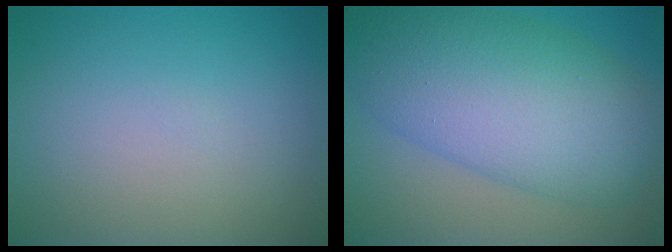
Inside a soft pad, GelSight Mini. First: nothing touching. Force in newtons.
{"total": 11.5, "press": 11.5, "slide": 0.1}